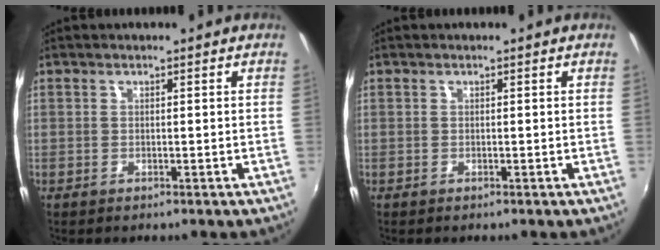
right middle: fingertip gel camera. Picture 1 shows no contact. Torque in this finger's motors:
{"motor_torque": [0.19, -0.18, 0.03, 0.00]}